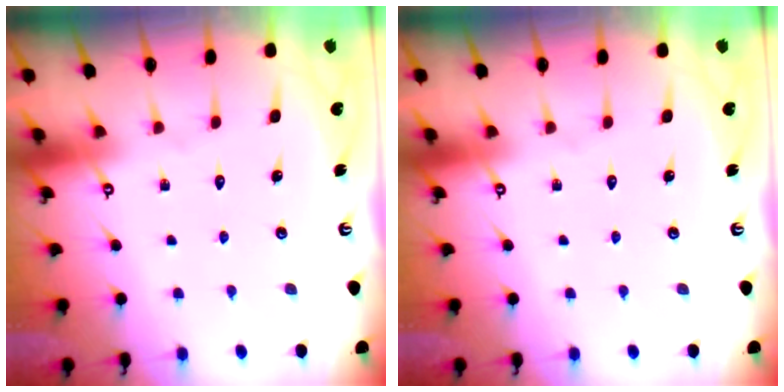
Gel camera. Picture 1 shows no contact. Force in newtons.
{"total": 0.0}